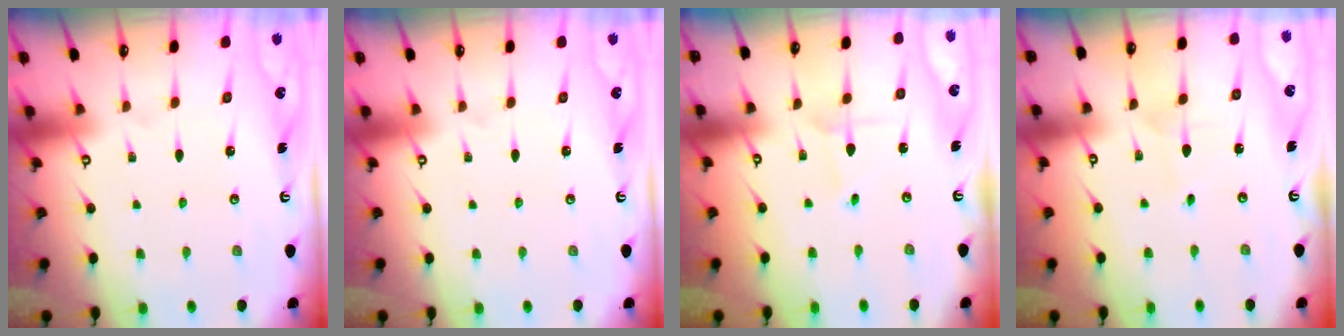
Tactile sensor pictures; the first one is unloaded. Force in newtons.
{"total": 0.0}
{"total": 2.0, "press": 2.0, "slide": 0.1}
{"total": 1.5, "press": 1.4, "slide": 0.1}